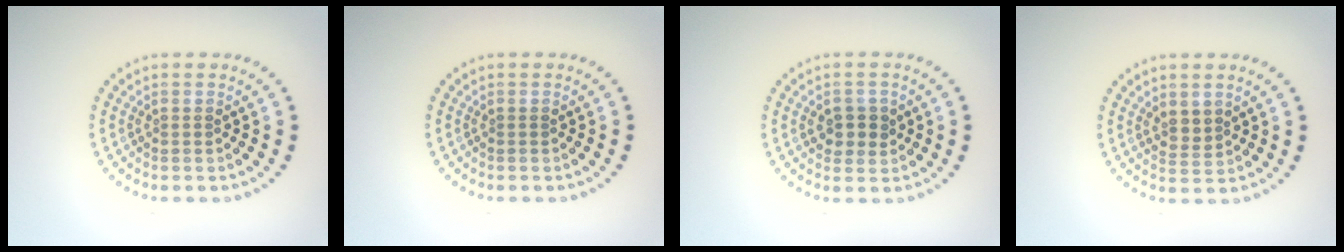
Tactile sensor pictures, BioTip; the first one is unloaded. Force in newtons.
{"total": 0.0}
{"total": 2.3, "press": 2.2, "slide": 0.6}
{"total": 1.7, "press": 1.5, "slide": 0.9}